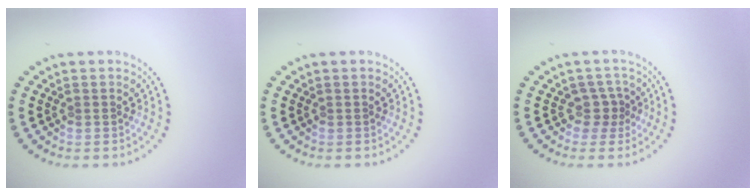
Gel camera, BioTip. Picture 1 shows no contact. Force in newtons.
{"total": 0.0}
{"total": 1.7, "press": 1.1, "slide": 1.3}